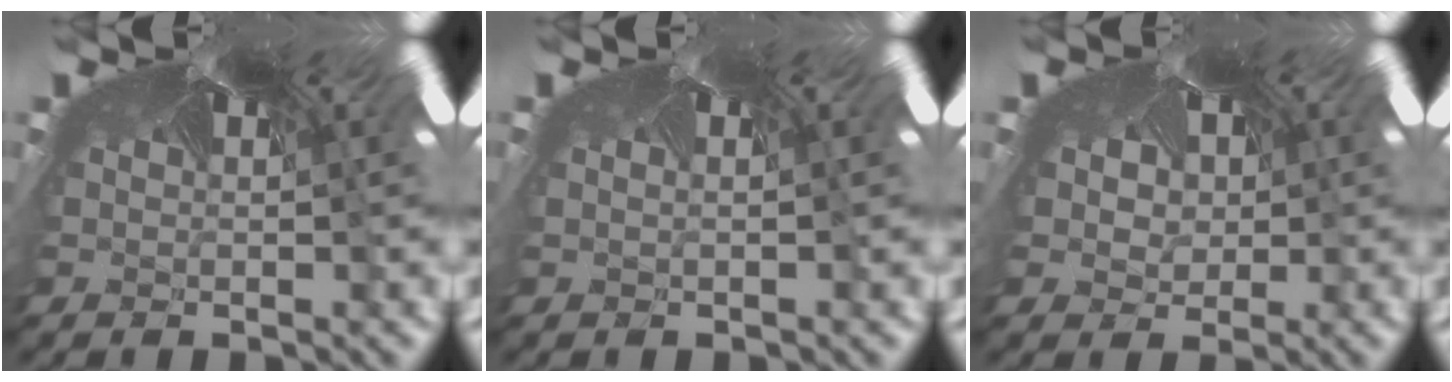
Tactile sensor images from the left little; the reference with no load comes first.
{"total": 0.9, "force": [-0.9, -0.2, 0.0], "torque": [-0.004, -0.010, -0.006]}
{"total": 2.0, "force": [-0.6, 1.8, -0.2], "torque": [-0.015, -0.007, 0.013]}